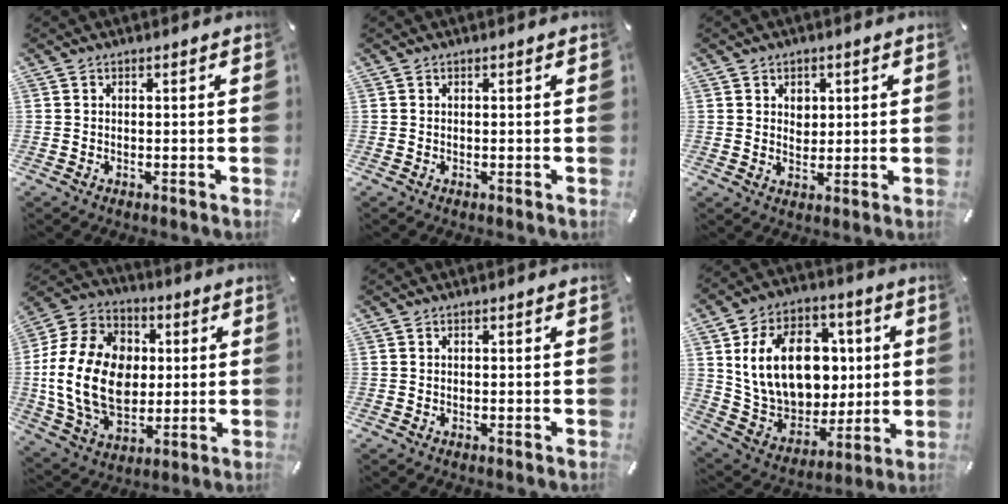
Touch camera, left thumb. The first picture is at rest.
{"total": 0.0}
{"total": 3.6, "force": [1.2, 3.1, 1.3], "torque": [-0.007, -0.004, 0.015]}
{"total": 21.0, "force": [-0.6, 16.1, 13.5], "torque": [-0.283, 0.014, -0.009]}
{"total": 0.0}
{"total": 20.4, "force": [4.0, 15.4, 12.8], "torque": [-0.246, -0.006, 0.079]}